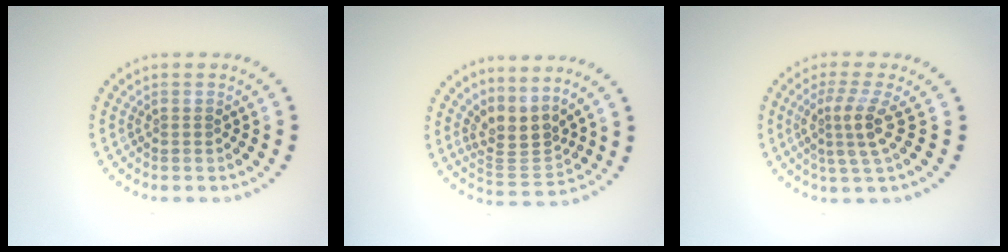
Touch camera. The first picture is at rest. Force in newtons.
{"total": 3.4, "press": 2.4, "slide": 2.4}
{"total": 3.1, "press": 2.3, "slide": 2.1}